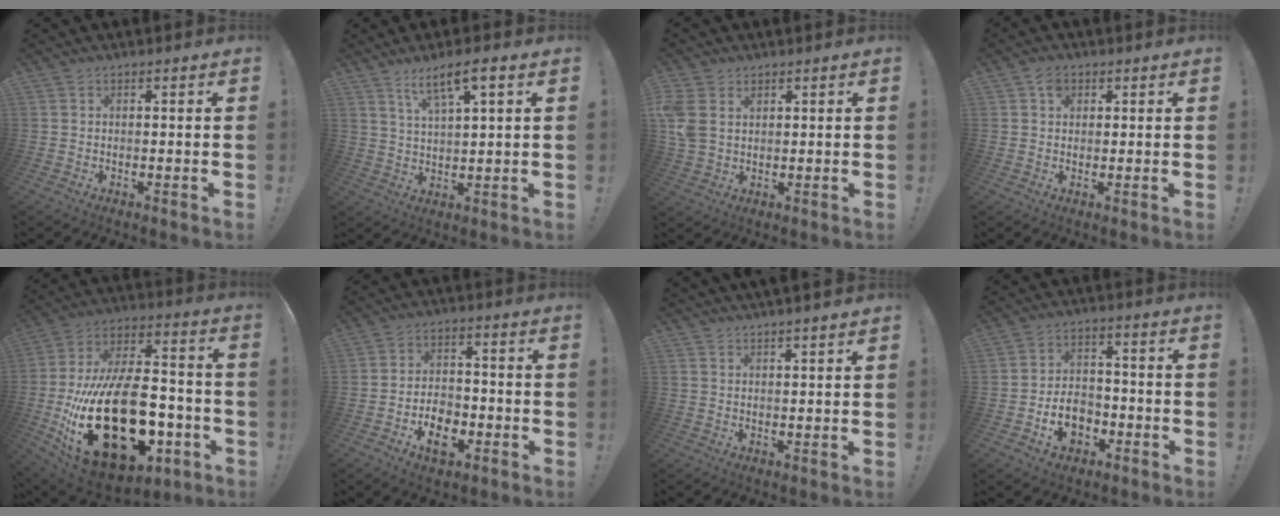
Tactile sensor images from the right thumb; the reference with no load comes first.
{"total": 7.8, "force": [4.6, 1.3, 6.2], "torque": [-0.109, -0.018, 0.077]}
{"total": 7.1, "force": [2.4, 5.2, 4.2], "torque": [-0.088, -0.009, 0.047]}
{"total": 3.1, "force": [1.0, 2.6, 1.4], "torque": [-0.021, 0.003, 0.018]}
{"total": 35.5, "force": [-9.3, 19.9, 27.9], "torque": [-0.518, 0.049, -0.125]}
{"total": 9.4, "force": [-4.4, 6.3, 5.5], "torque": [-0.079, 0.020, -0.074]}
{"total": 2.9, "force": [2.6, -0.6, 1.0], "torque": [-0.015, -0.014, 0.044]}
{"total": 9.7, "force": [-4.0, 6.9, 5.5], "torque": [-0.094, 0.022, -0.069]}